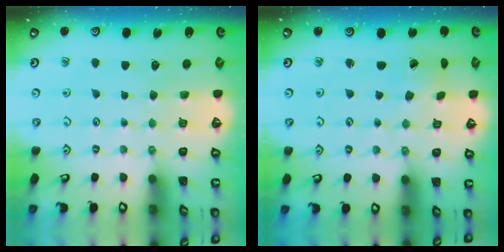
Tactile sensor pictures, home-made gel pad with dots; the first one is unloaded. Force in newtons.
{"total": 1.2, "press": 1.2, "slide": 0.2}